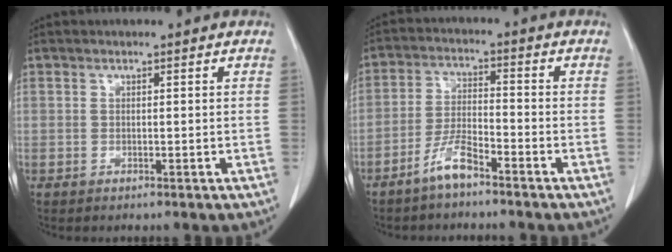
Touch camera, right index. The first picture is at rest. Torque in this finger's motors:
{"motor_torque": [0.17, -0.14, 0.22, 0.08]}